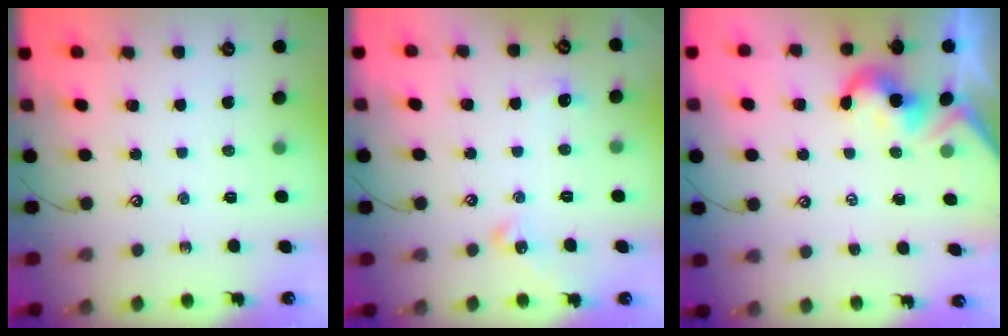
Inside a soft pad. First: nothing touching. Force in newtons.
{"total": 2.6, "press": 2.6, "slide": 0.6}
{"total": 2.1, "press": 2.0, "slide": 0.5}